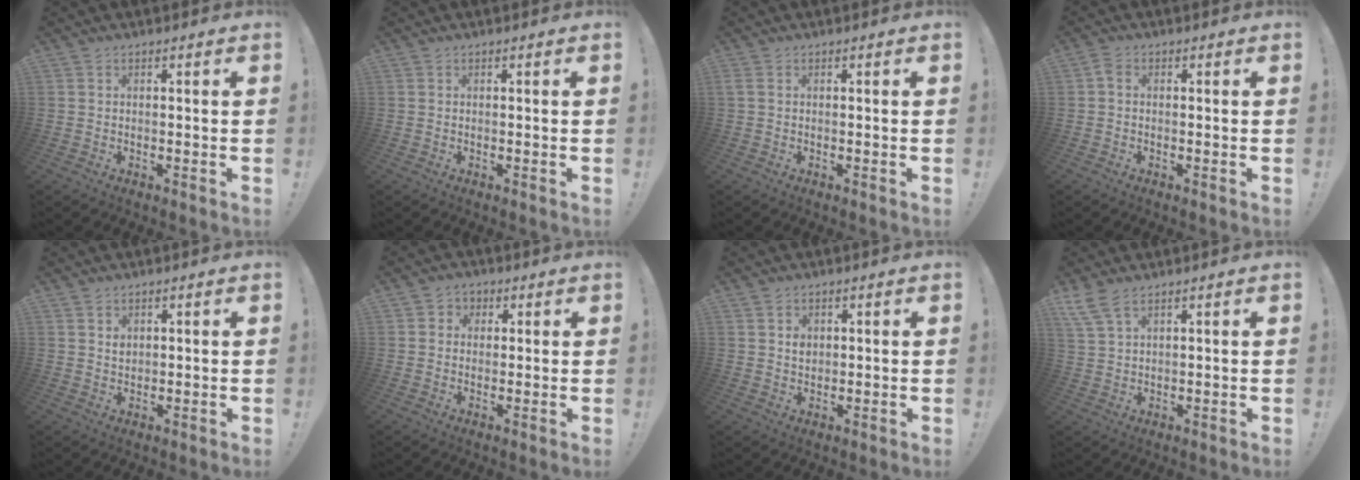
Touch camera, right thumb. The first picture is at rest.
{"total": 0.0}
{"total": 1.0, "force": [0.2, 0.2, 0.9], "torque": [-0.017, -0.001, 0.006]}
{"total": 1.4, "force": [0.0, 1.0, 1.0], "torque": [-0.020, 0.005, -0.001]}
{"total": 1.7, "force": [1.2, 1.1, 0.6], "torque": [0.001, -0.010, 0.019]}
{"total": 2.2, "force": [0.0, 2.0, 1.0], "torque": [-0.010, 0.004, 0.000]}
{"total": 2.1, "force": [0.9, 1.7, 0.7], "torque": [0.006, -0.008, 0.012]}
{"total": 5.7, "force": [4.1, 1.7, 3.6], "torque": [-0.076, -0.013, 0.079]}